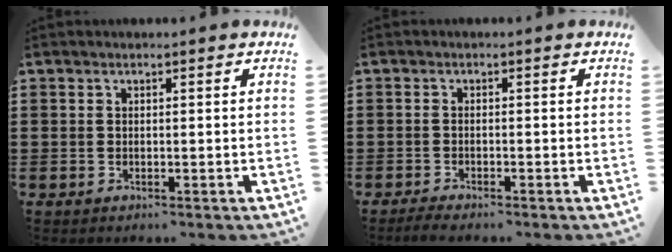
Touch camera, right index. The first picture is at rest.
{"total": 1.4, "force": [-1.4, 0.0, 0.4], "torque": [-0.008, -0.002, -0.025]}